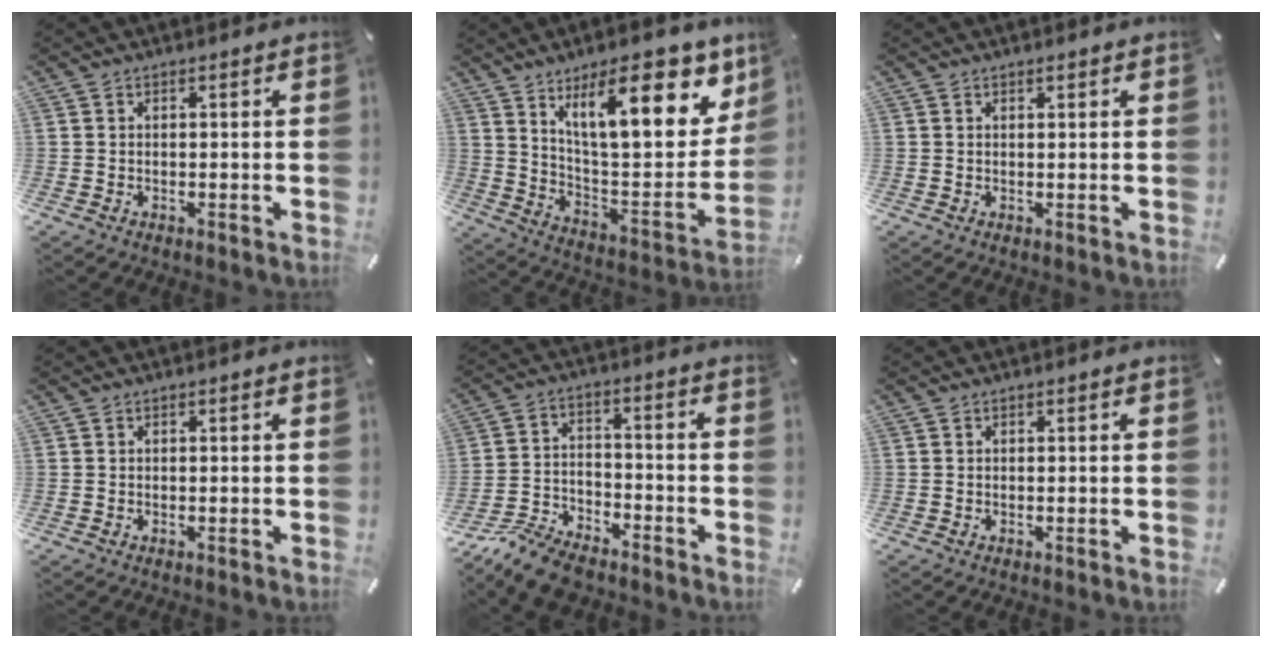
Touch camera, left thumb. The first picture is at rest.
{"total": 23.5, "force": [13.3, 8.9, 17.2], "torque": [-0.247, -0.084, 0.214]}
{"total": 0.7, "force": [0.5, 0.1, 0.4], "torque": [-0.009, 0.000, 0.009]}
{"total": 0.0}
{"total": 10.9, "force": [-9.3, 3.6, 4.5], "torque": [-0.085, 0.049, -0.181]}
{"total": 0.0}